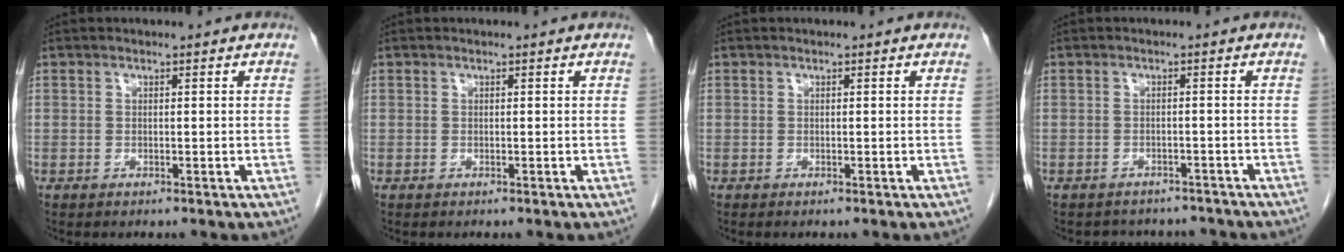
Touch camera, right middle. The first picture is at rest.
{"total": 0.0}
{"total": 0.0}
{"total": 6.6, "force": [-6.0, 2.6, 0.5], "torque": [-0.003, 0.014, -0.068]}